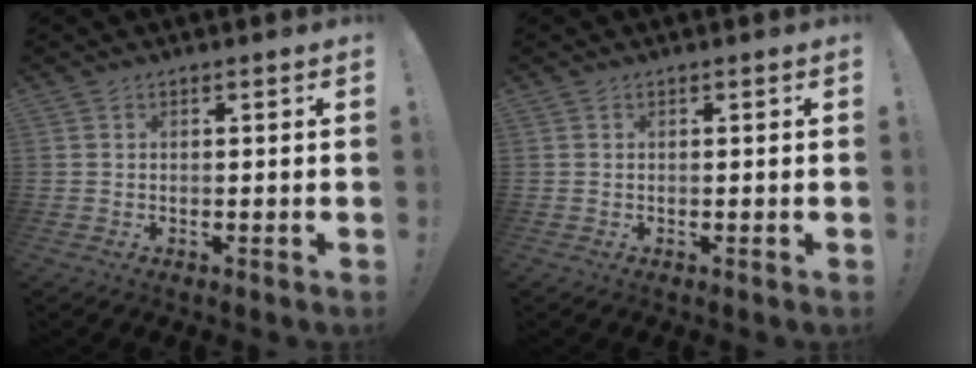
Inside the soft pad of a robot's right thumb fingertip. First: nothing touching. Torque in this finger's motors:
{"motor_torque": [-0.04, 0.04, -0.03, 0.03, 0.00]}